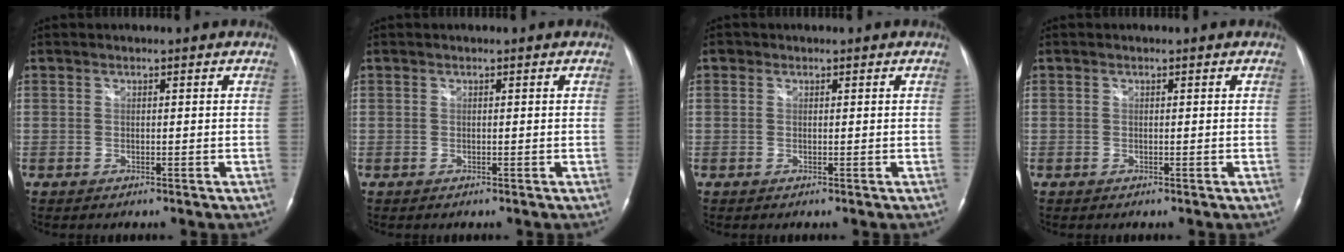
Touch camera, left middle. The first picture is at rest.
{"total": 0.0}
{"total": 0.6, "force": [0.3, 0.5, 0.1], "torque": [0.002, 0.002, 0.001]}
{"total": 0.0}